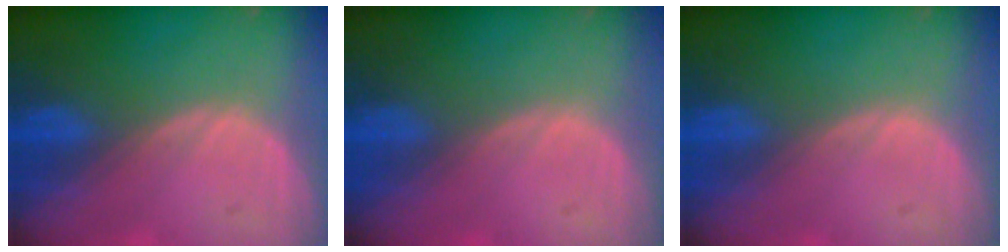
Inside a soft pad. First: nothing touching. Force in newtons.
{"total": 0.0}
{"total": 0.0}